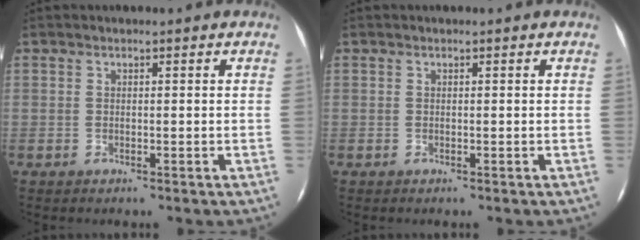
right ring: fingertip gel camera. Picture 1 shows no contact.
{"total": 0.0}